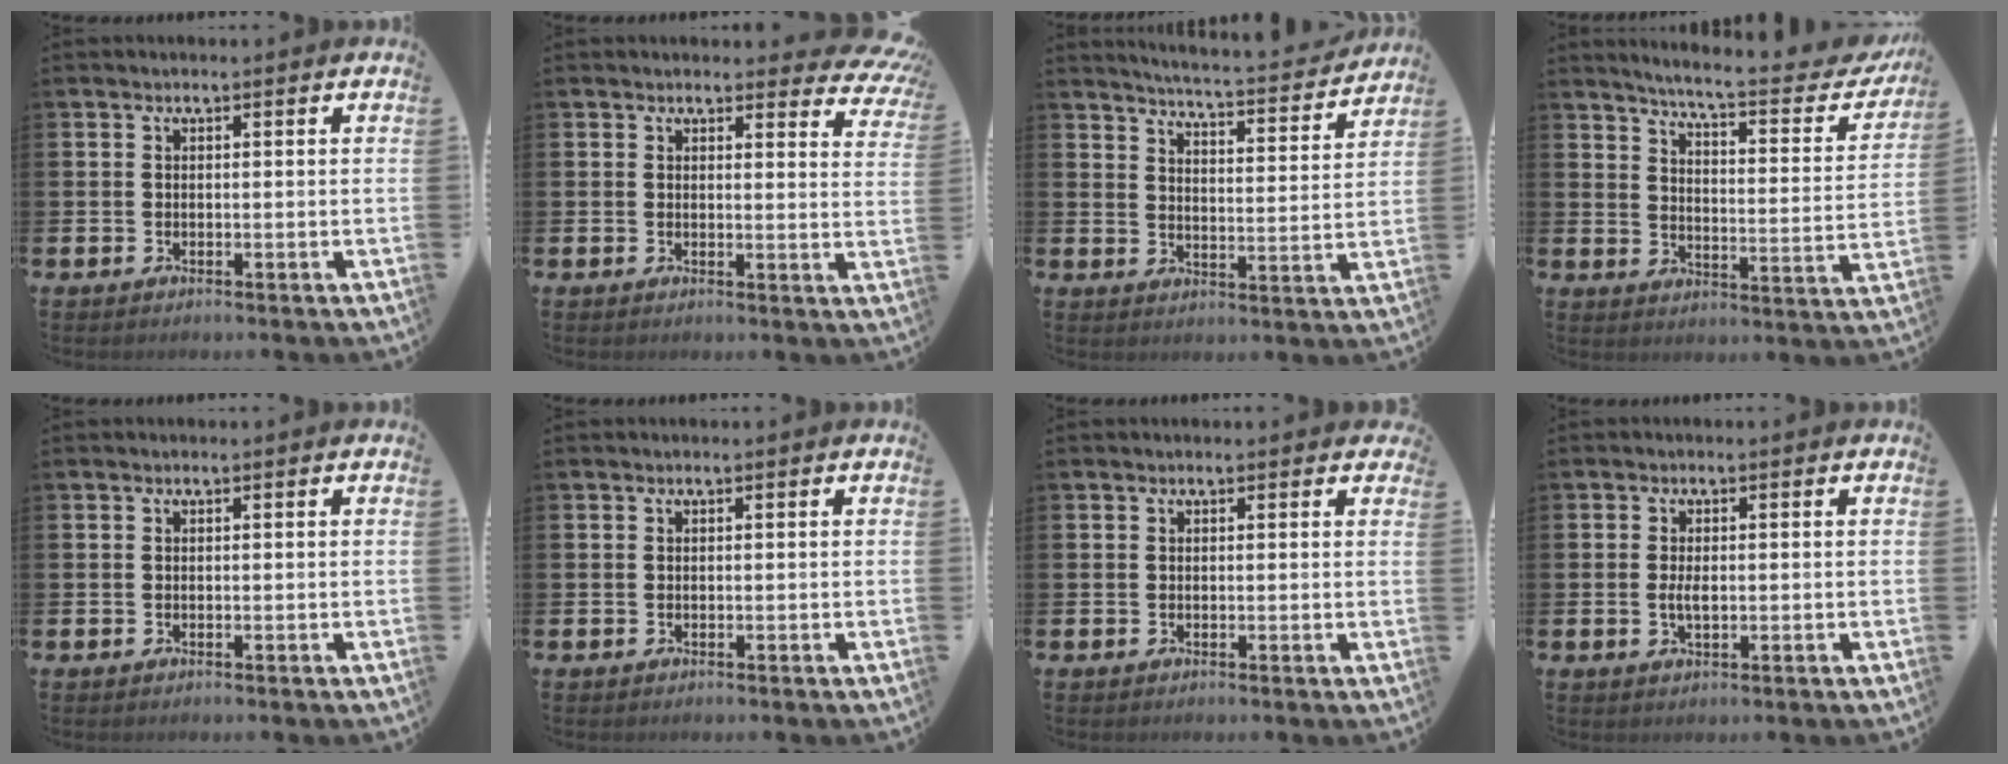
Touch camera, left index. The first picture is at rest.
{"total": 2.8, "force": [2.6, 1.0, 0.4], "torque": [0.001, -0.015, 0.042]}
{"total": 4.9, "force": [4.8, -0.2, 1.0], "torque": [-0.030, -0.044, 0.075]}
{"total": 6.1, "force": [5.6, 0.2, 2.5], "torque": [-0.061, -0.047, 0.085]}
{"total": 0.0}
{"total": 0.0}
{"total": 0.0}
{"total": 2.1, "force": [0.0, 1.0, 1.8], "torque": [-0.028, 0.000, -0.003]}